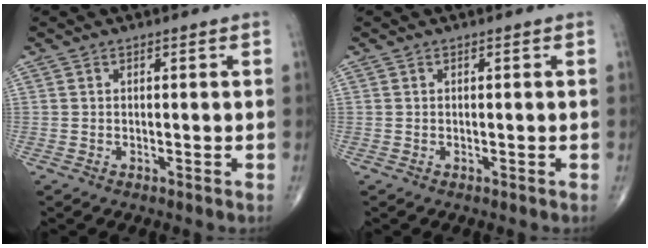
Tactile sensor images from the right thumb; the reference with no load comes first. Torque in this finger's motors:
{"motor_torque": [0.00, 0.00, -0.03, 0.00, -0.01]}